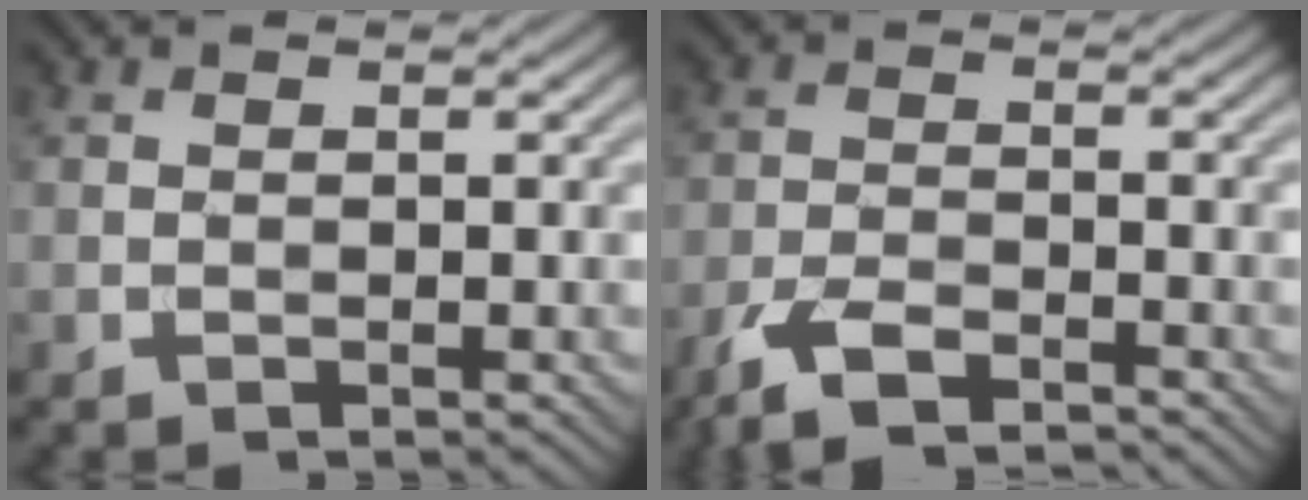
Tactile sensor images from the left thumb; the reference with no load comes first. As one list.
[{"total": 5.5, "force": [-4.1, 1.6, 3.4], "torque": [-0.072, -0.006, -0.083]}]